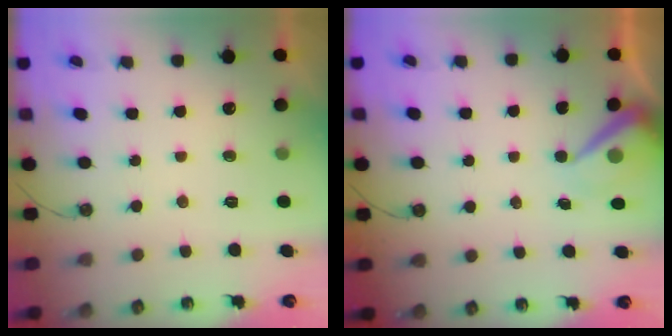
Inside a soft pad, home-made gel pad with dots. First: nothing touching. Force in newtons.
{"total": 7.7, "press": 7.6, "slide": 1.1}